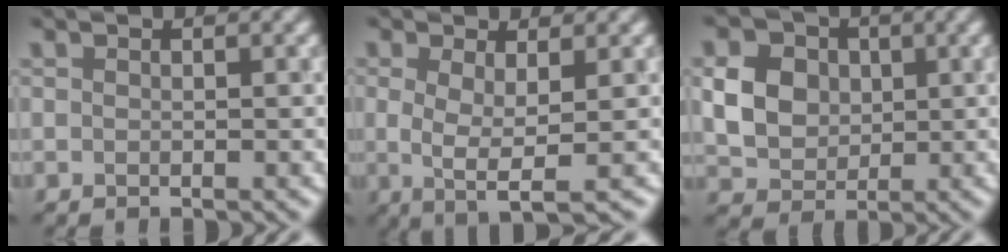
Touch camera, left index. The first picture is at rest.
{"total": 3.3, "force": [-0.3, 1.0, 3.2], "torque": [-0.059, -0.003, -0.004]}
{"total": 4.5, "force": [0.9, 3.9, 2.1], "torque": [-0.048, 0.010, 0.020]}